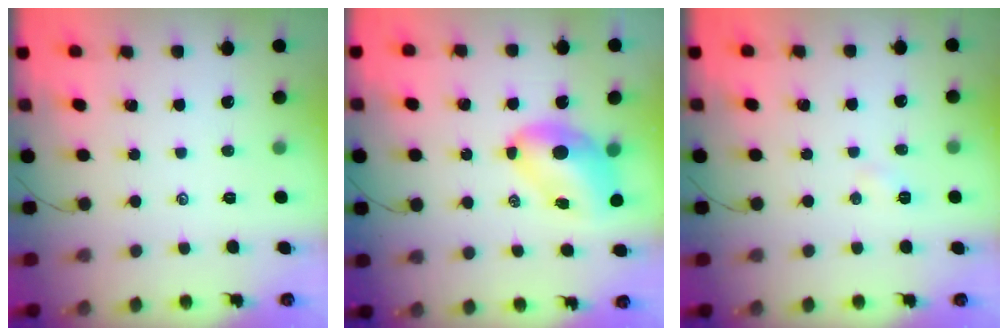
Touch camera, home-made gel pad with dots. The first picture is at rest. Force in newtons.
{"total": 7.3, "press": 7.3, "slide": 1.1}
{"total": 2.4, "press": 2.3, "slide": 0.8}